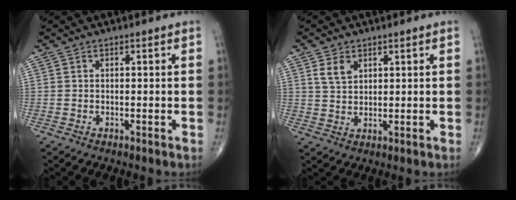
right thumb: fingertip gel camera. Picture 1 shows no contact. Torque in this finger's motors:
{"motor_torque": [0.94, 0.89, 0.66, 0.07, 0.12]}